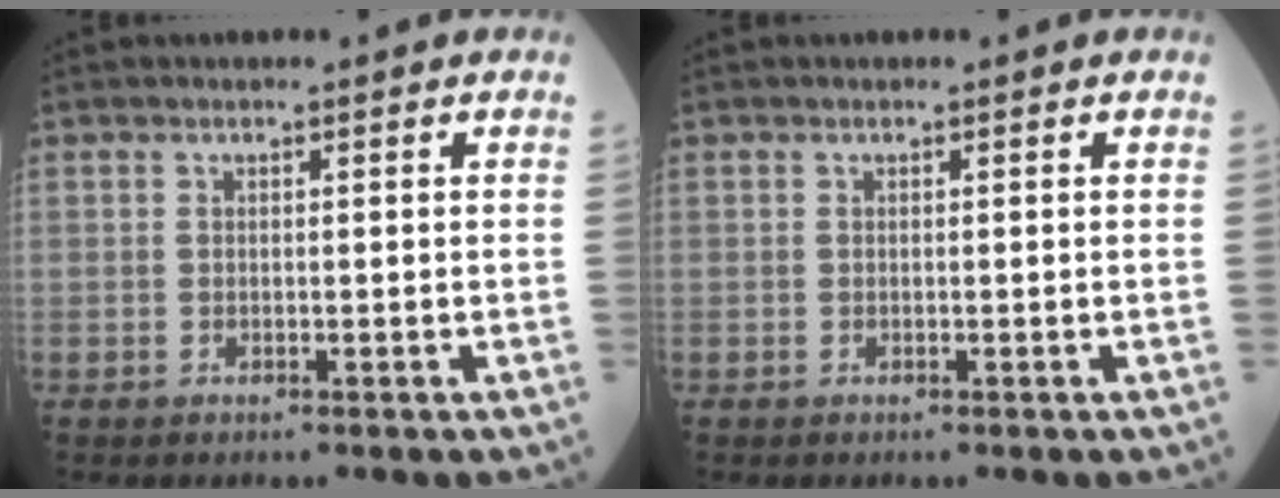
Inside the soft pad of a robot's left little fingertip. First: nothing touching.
{"total": 0.0}